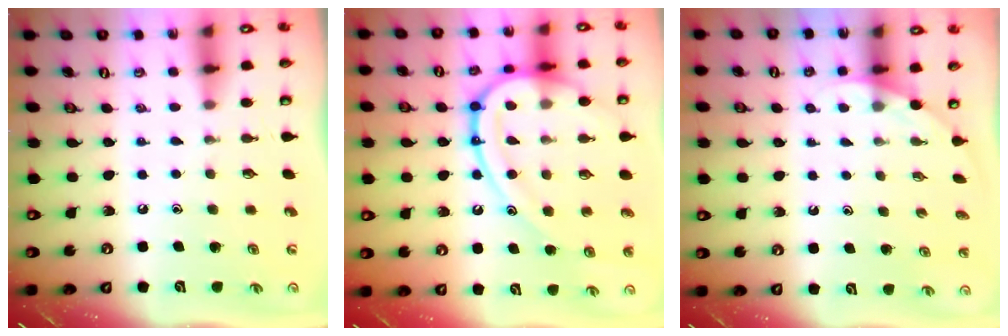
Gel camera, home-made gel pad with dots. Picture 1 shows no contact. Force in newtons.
{"total": 19.3, "press": 19.2, "slide": 1.8}
{"total": 1.8, "press": 1.8, "slide": 0.1}